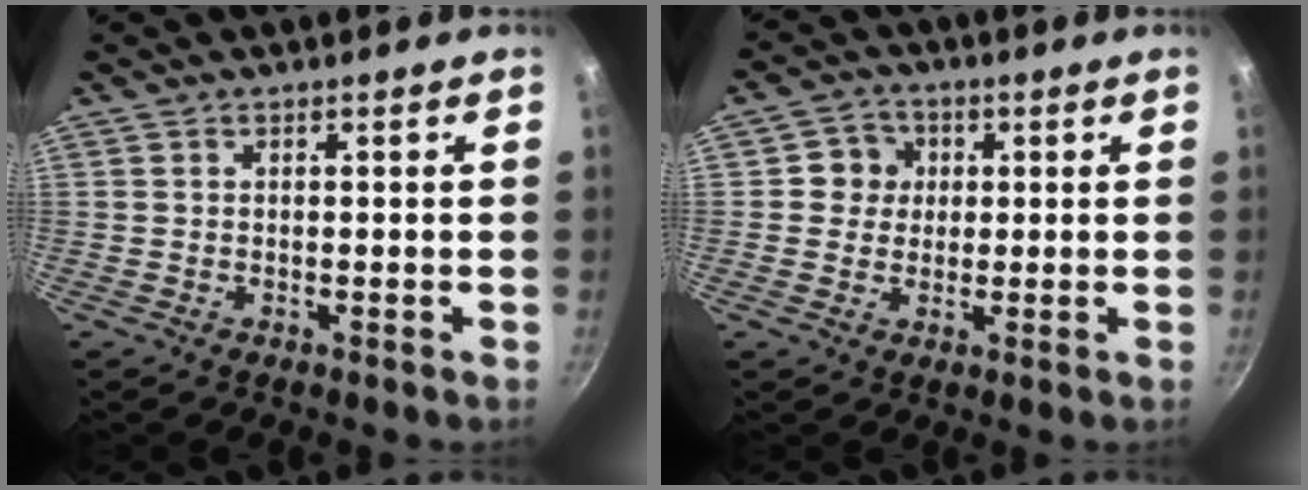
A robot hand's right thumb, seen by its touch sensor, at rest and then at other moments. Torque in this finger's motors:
{"motor_torque": [0.48, 1.17, 0.65, -0.20, 0.04]}